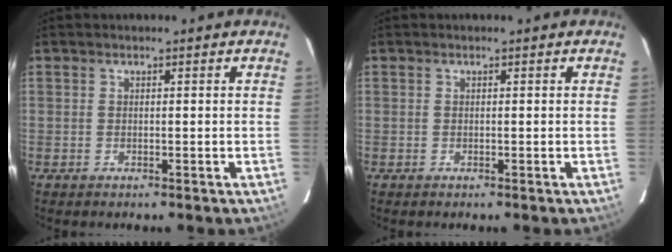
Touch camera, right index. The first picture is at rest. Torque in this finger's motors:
{"motor_torque": [0.02, 0.01, 0.02, 0.01]}